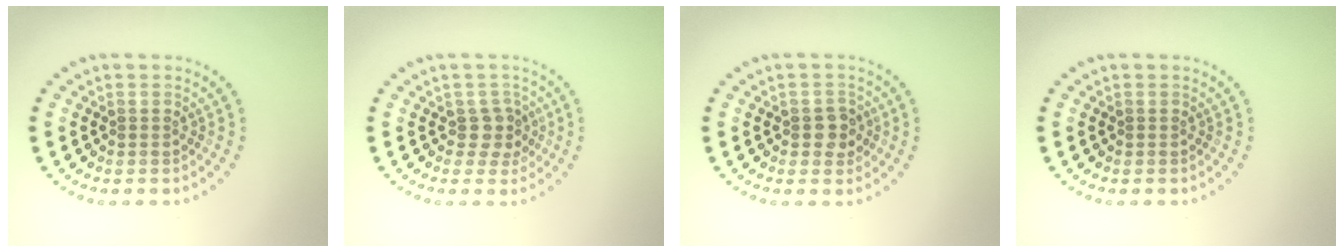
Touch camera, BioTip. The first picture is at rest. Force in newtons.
{"total": 1.9, "press": 1.6, "slide": 1.0}
{"total": 2.1, "press": 2.0, "slide": 0.5}
{"total": 0.0}